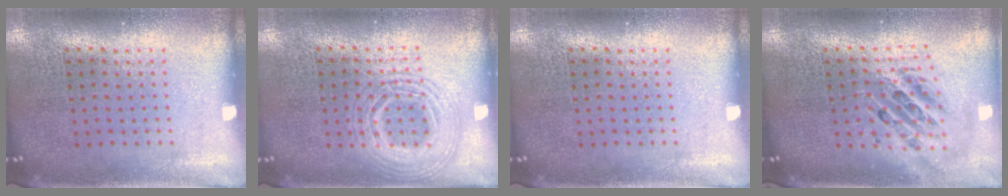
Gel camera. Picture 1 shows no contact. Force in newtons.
{"total": 2.8, "press": 2.8, "slide": 0.4}
{"total": 0.0}
{"total": 2.2, "press": 1.7, "slide": 1.4}